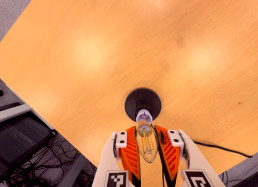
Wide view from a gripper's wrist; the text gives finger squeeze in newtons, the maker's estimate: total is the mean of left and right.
{"total": 20.2, "left": 21.7, "right": 18.7}